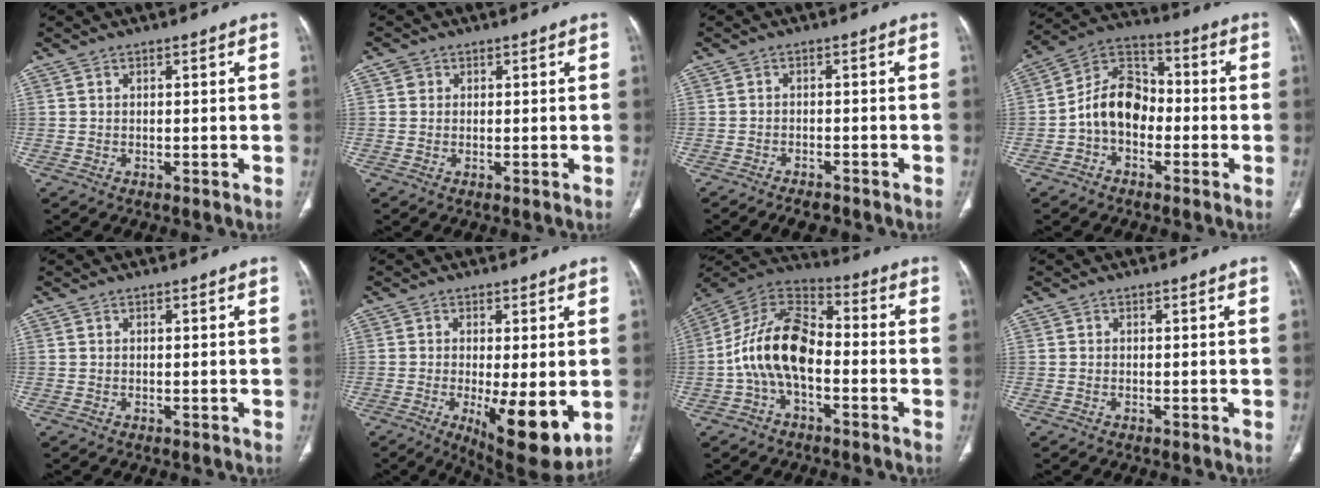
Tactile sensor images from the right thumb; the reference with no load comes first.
{"total": 1.3, "force": [0.4, 1.2, 0.2], "torque": [0.005, 0.001, 0.003]}
{"total": 3.3, "force": [-2.9, 1.1, 1.1], "torque": [-0.021, 0.010, -0.043]}
{"total": 12.0, "force": [-2.5, 8.4, 8.1], "torque": [-0.126, 0.043, -0.060]}
{"total": 0.0}
{"total": 12.1, "force": [-2.6, 3.7, 11.2], "torque": [-0.165, -0.028, -0.029]}
{"total": 15.0, "force": [-2.8, 8.5, 12.1], "torque": [-0.223, 0.047, -0.060]}
{"total": 0.0}